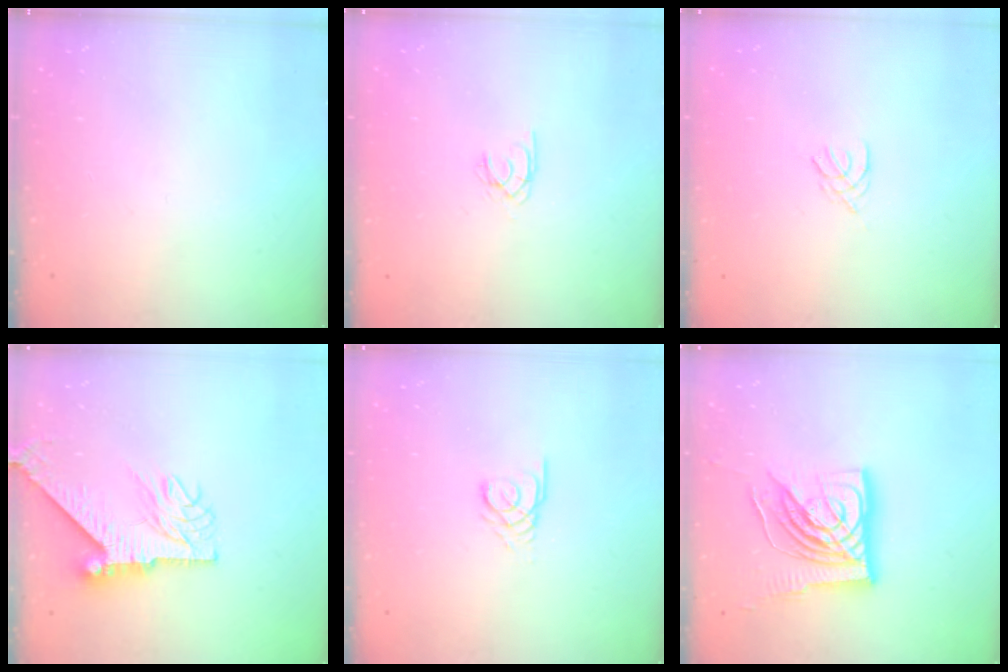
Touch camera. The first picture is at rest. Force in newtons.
{"total": 1.7, "press": 1.7, "slide": 0.1}
{"total": 2.1, "press": 2.0, "slide": 0.4}
{"total": 10.2, "press": 10.1, "slide": 1.6}
{"total": 2.7, "press": 2.7, "slide": 0.3}
{"total": 20.3, "press": 20.1, "slide": 2.6}